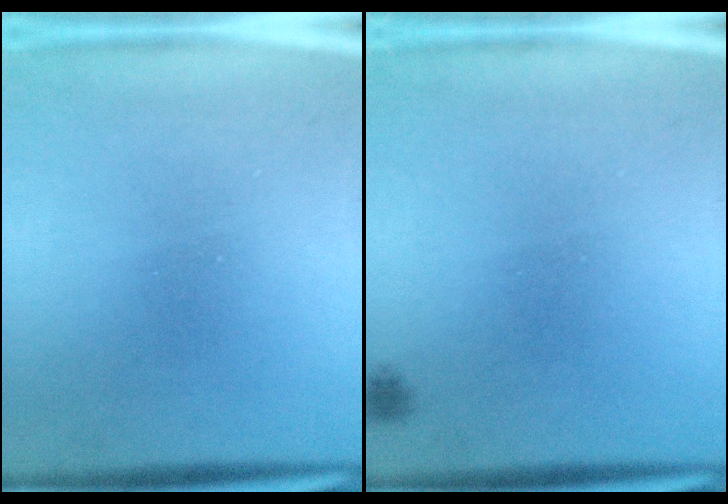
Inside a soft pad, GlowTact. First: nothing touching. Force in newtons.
{"total": 1.0}